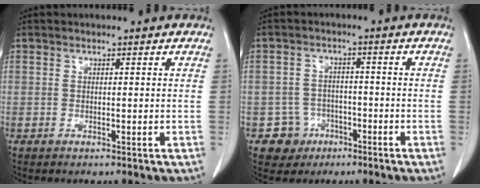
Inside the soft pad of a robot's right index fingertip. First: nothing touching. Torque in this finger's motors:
{"motor_torque": [-0.35, -0.01, -0.85, -0.20]}